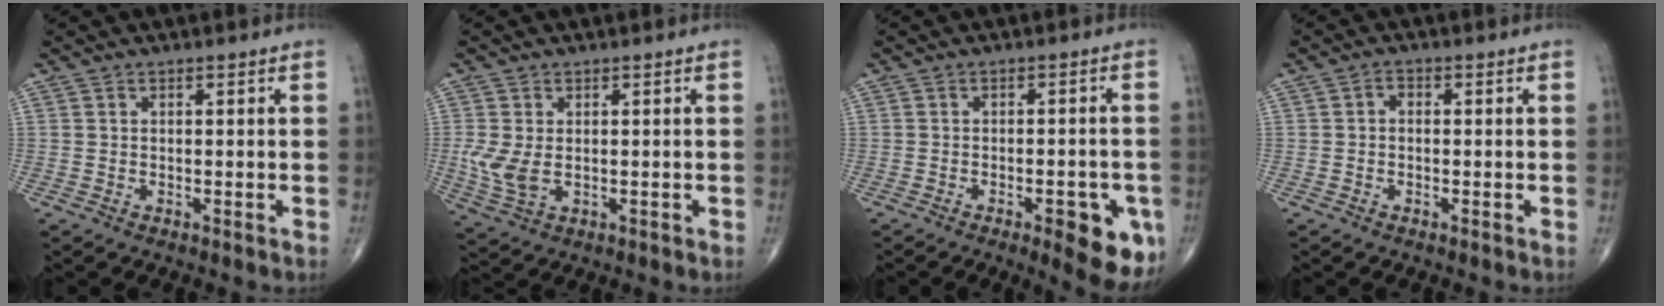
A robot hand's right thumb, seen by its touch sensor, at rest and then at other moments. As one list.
[{"total": 5.5, "force": [-0.1, 3.4, 4.3], "torque": [-0.102, -0.012, 0.005]}, {"total": 10.3, "force": [-4.3, 3.6, 8.6], "torque": [-0.085, 0.008, -0.047]}, {"total": 1.5, "force": [-0.1, 1.1, 1.0], "torque": [-0.009, 0.007, -0.007]}]